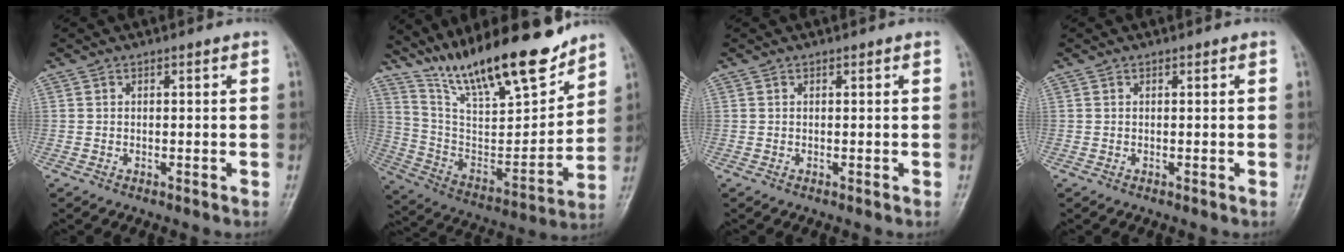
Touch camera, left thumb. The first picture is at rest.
{"total": 23.0, "force": [17.6, 6.1, 13.6], "torque": [-0.192, -0.086, 0.310]}
{"total": 0.0}
{"total": 0.0}